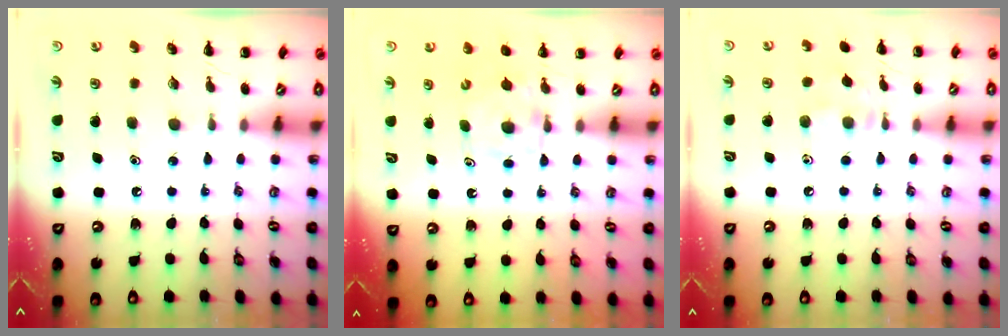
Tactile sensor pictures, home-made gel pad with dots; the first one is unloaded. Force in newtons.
{"total": 4.1, "press": 3.9, "slide": 1.4}
{"total": 6.3, "press": 6.1, "slide": 1.6}